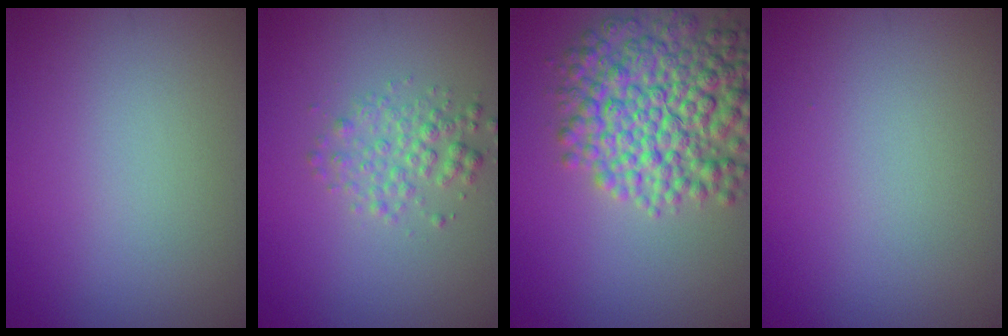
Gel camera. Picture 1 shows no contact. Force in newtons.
{"total": 2.4, "press": 2.4, "slide": 0.1}
{"total": 9.1, "press": 9.1, "slide": 0.2}
{"total": 0.0}